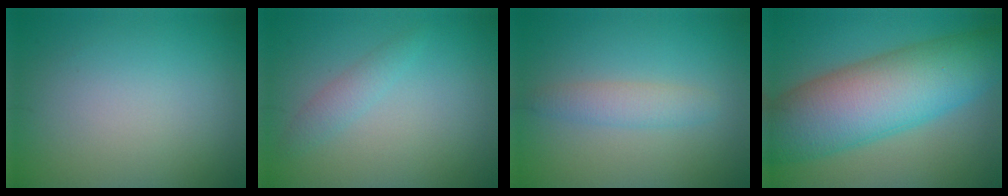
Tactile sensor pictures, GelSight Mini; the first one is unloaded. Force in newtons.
{"total": 1.5, "press": 1.5, "slide": 0.1}
{"total": 2.1, "press": 2.1, "slide": 0.1}
{"total": 11.8, "press": 11.8, "slide": 0.0}